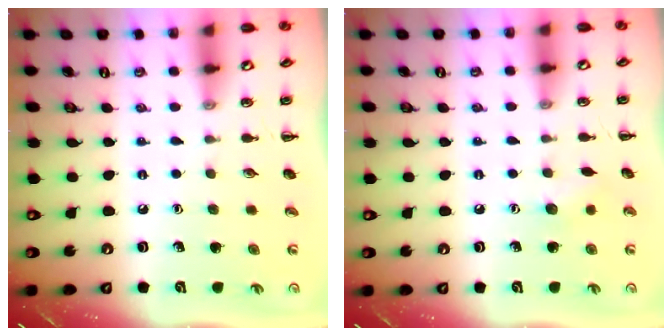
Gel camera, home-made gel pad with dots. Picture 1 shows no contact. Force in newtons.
{"total": 5.1, "press": 5.0, "slide": 1.1}